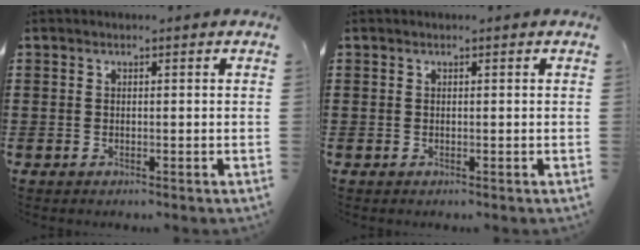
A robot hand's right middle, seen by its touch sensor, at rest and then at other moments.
{"total": 0.0}